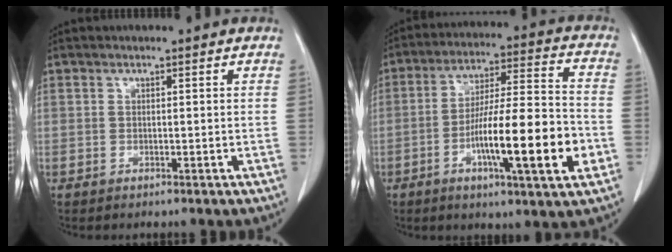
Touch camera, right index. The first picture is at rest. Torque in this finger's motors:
{"motor_torque": [1.31, -0.83, 1.05, 0.21]}